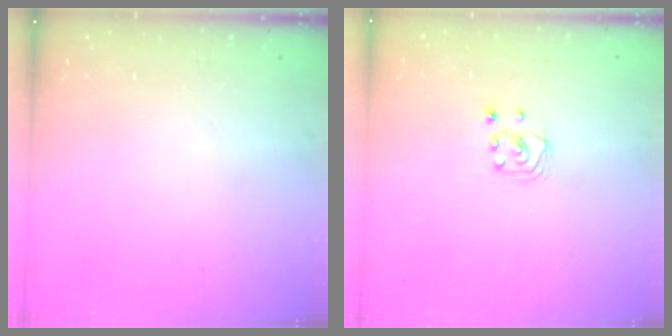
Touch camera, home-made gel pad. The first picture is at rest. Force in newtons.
{"total": 3.2, "press": 3.2, "slide": 0.2}